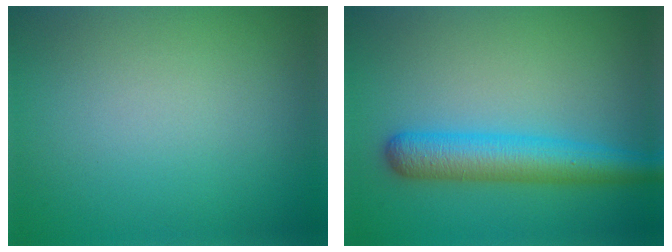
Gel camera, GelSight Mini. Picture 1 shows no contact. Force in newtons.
{"total": 5.3, "press": 5.3, "slide": 0.2}